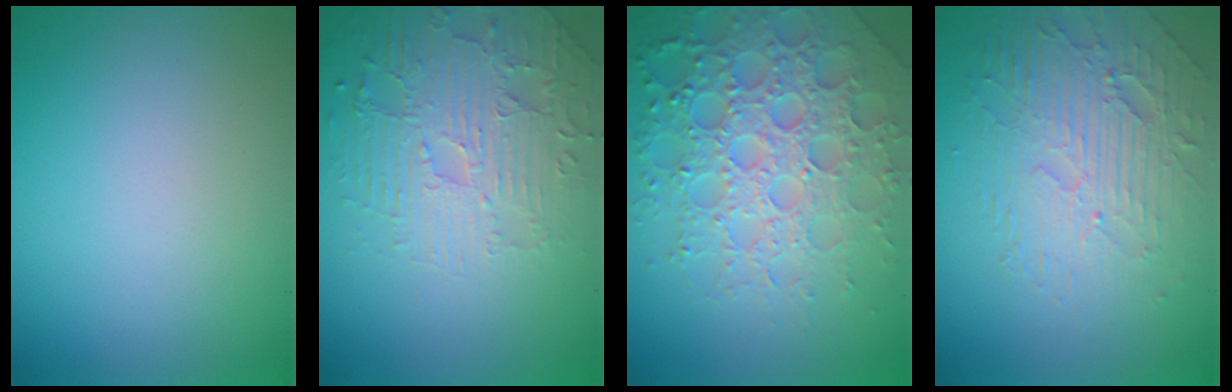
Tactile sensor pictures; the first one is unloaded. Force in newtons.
{"total": 4.7, "press": 4.0, "slide": 2.5}
{"total": 7.3, "press": 7.1, "slide": 1.7}
{"total": 4.4, "press": 3.9, "slide": 2.2}